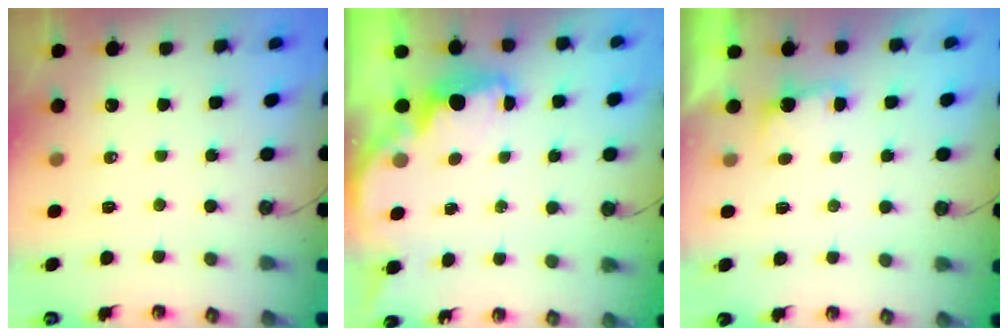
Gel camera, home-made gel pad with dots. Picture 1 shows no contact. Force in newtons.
{"total": 2.5, "press": 2.4, "slide": 0.8}
{"total": 2.1, "press": 1.9, "slide": 0.9}